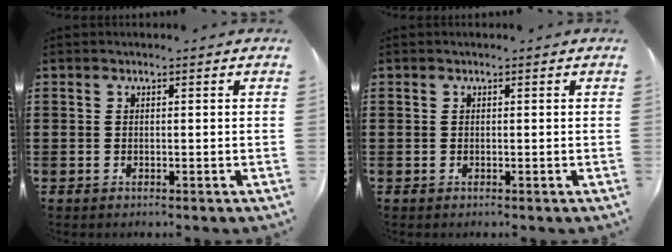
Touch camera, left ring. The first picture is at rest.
{"total": 0.0}